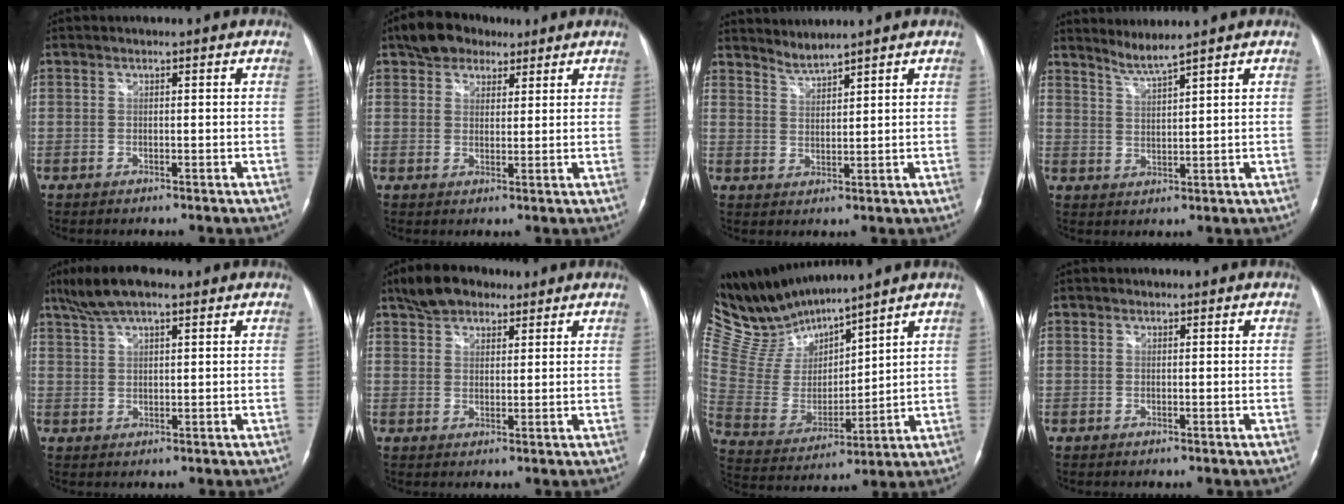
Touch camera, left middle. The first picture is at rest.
{"total": 6.6, "force": [4.6, 4.0, 2.5], "torque": [-0.042, 0.018, 0.081]}
{"total": 2.7, "force": [2.7, -0.7, -0.1], "torque": [-0.002, -0.004, 0.058]}
{"total": 3.4, "force": [3.0, -1.2, 0.9], "torque": [-0.025, -0.011, 0.066]}
{"total": 7.1, "force": [5.1, 1.6, 4.6], "torque": [-0.099, 0.022, 0.095]}
{"total": 6.9, "force": [5.0, 3.6, 3.2], "torque": [-0.060, 0.020, 0.090]}
{"total": 11.9, "force": [11.6, 0.6, 2.6], "torque": [-0.079, 0.003, 0.252]}
{"total": 0.0}